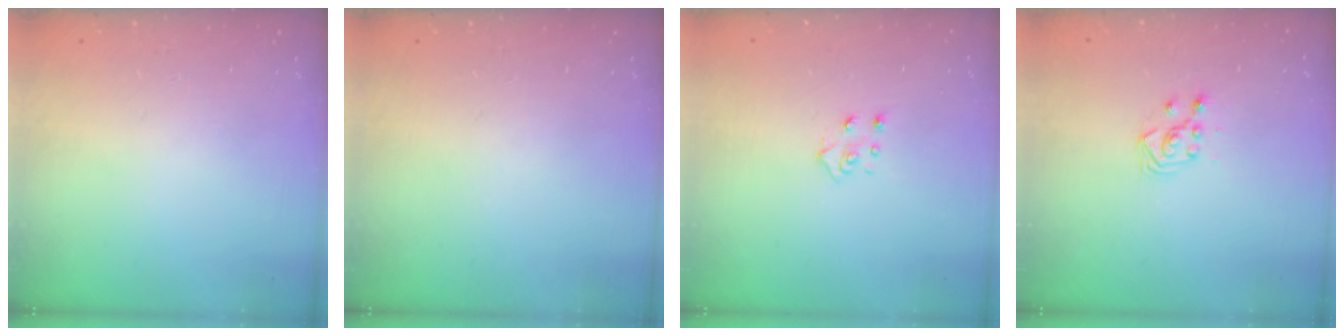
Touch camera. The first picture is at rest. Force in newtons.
{"total": 0.0}
{"total": 4.6, "press": 4.6, "slide": 0.4}
{"total": 3.3, "press": 3.2, "slide": 0.8}